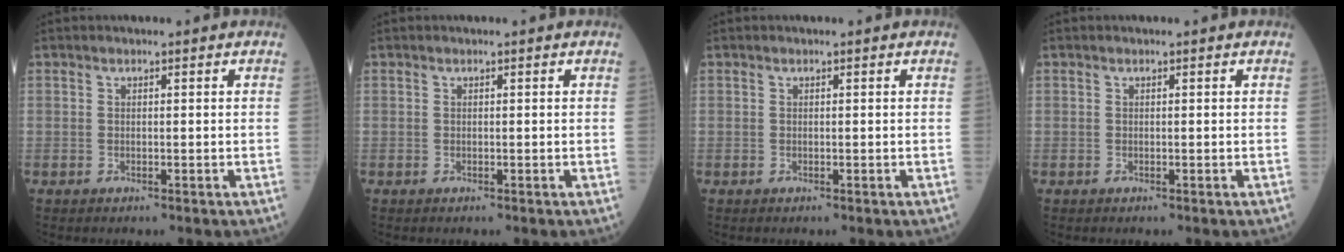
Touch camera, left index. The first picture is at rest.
{"total": 0.0}
{"total": 0.0}
{"total": 0.0}